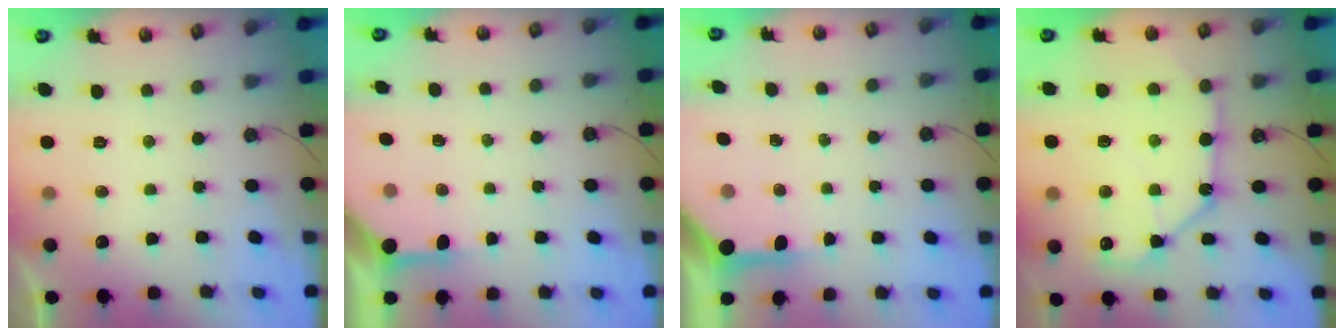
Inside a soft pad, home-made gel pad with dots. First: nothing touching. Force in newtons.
{"total": 3.8, "press": 3.8, "slide": 0.5}
{"total": 7.1, "press": 7.1, "slide": 0.4}
{"total": 13.6, "press": 13.5, "slide": 1.6}